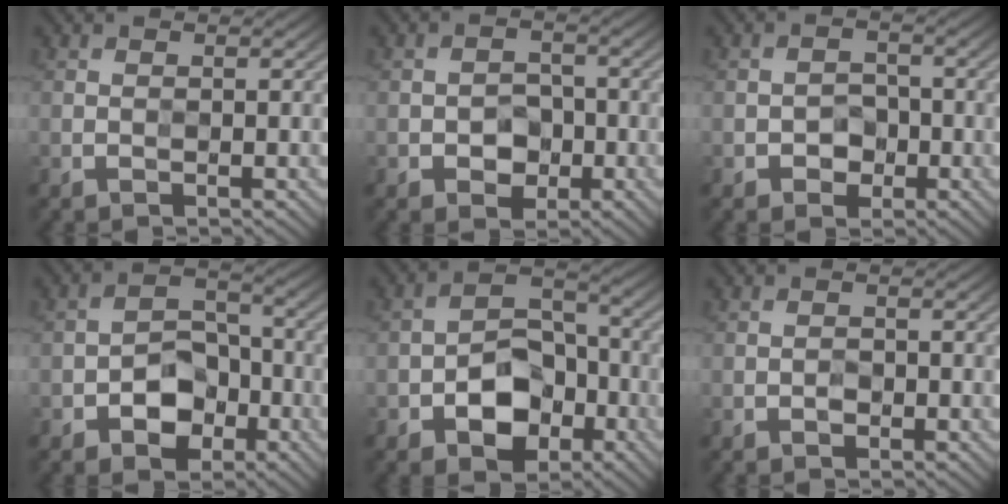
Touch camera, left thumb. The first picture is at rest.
{"total": 3.5, "force": [-1.3, 2.7, 1.9], "torque": [-0.025, 0.000, -0.024]}
{"total": 2.8, "force": [-1.2, 2.2, 1.3], "torque": [-0.015, 0.002, -0.024]}
{"total": 6.6, "force": [-2.9, 4.4, 3.9], "torque": [-0.057, 0.004, -0.058]}
{"total": 8.7, "force": [-3.5, 5.8, 5.4], "torque": [-0.086, -0.001, -0.071]}
{"total": 1.0, "force": [-0.5, 0.6, 0.5], "torque": [-0.007, 0.000, -0.010]}